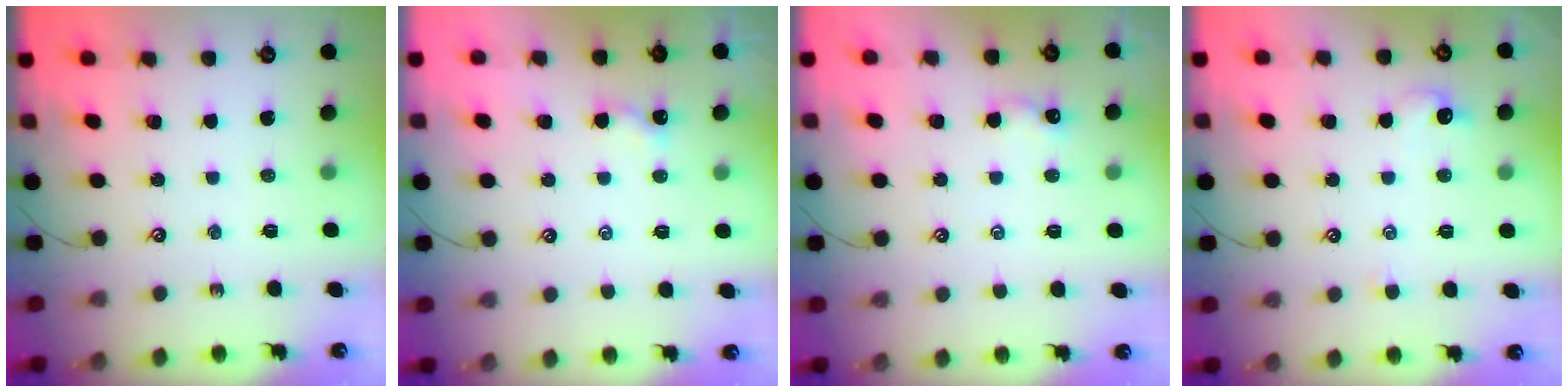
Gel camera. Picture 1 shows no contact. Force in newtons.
{"total": 2.1, "press": 2.1, "slide": 0.2}
{"total": 1.8, "press": 1.8, "slide": 0.3}
{"total": 1.6, "press": 1.5, "slide": 0.4}